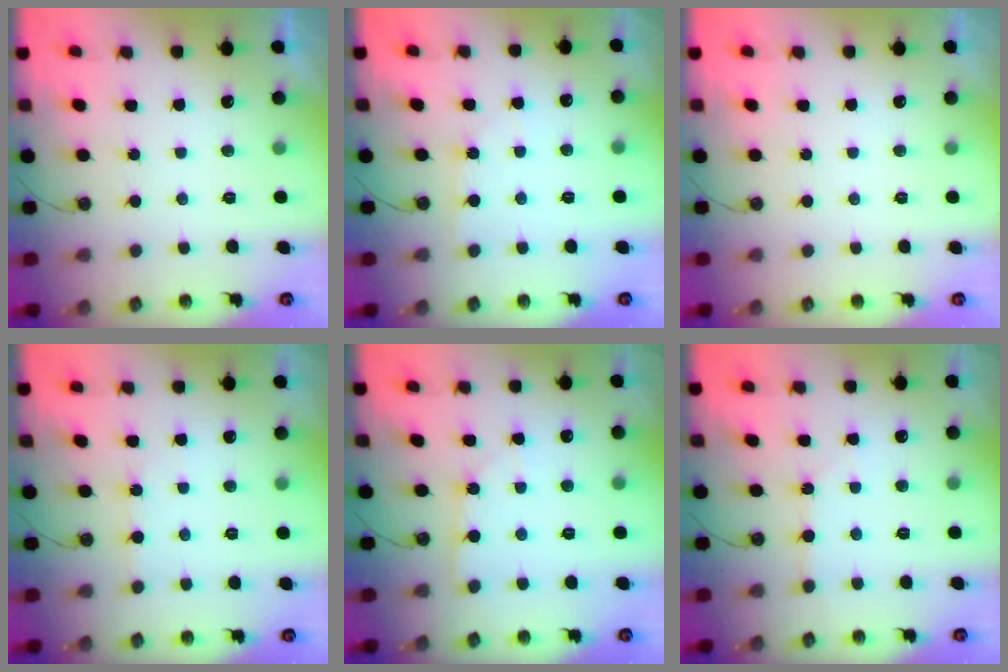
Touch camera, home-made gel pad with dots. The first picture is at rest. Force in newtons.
{"total": 2.8, "press": 2.7, "slide": 0.4}
{"total": 0.0}
{"total": 2.0, "press": 2.0, "slide": 0.3}
{"total": 2.2, "press": 2.1, "slide": 0.3}
{"total": 2.4, "press": 2.3, "slide": 0.3}